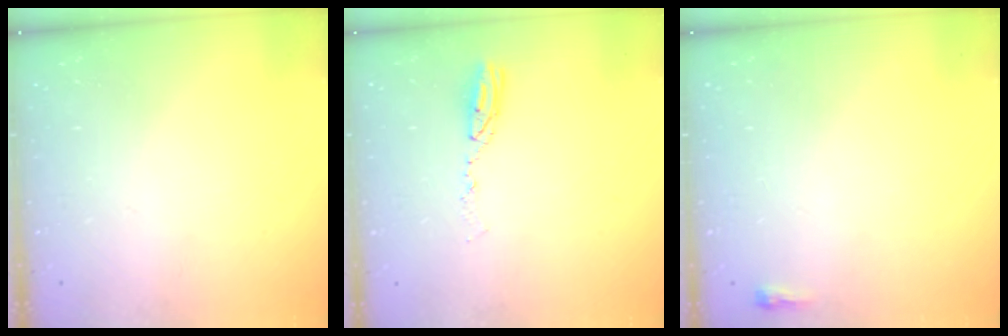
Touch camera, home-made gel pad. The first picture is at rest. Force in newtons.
{"total": 5.4, "press": 5.3, "slide": 0.6}
{"total": 2.4, "press": 2.4, "slide": 0.6}